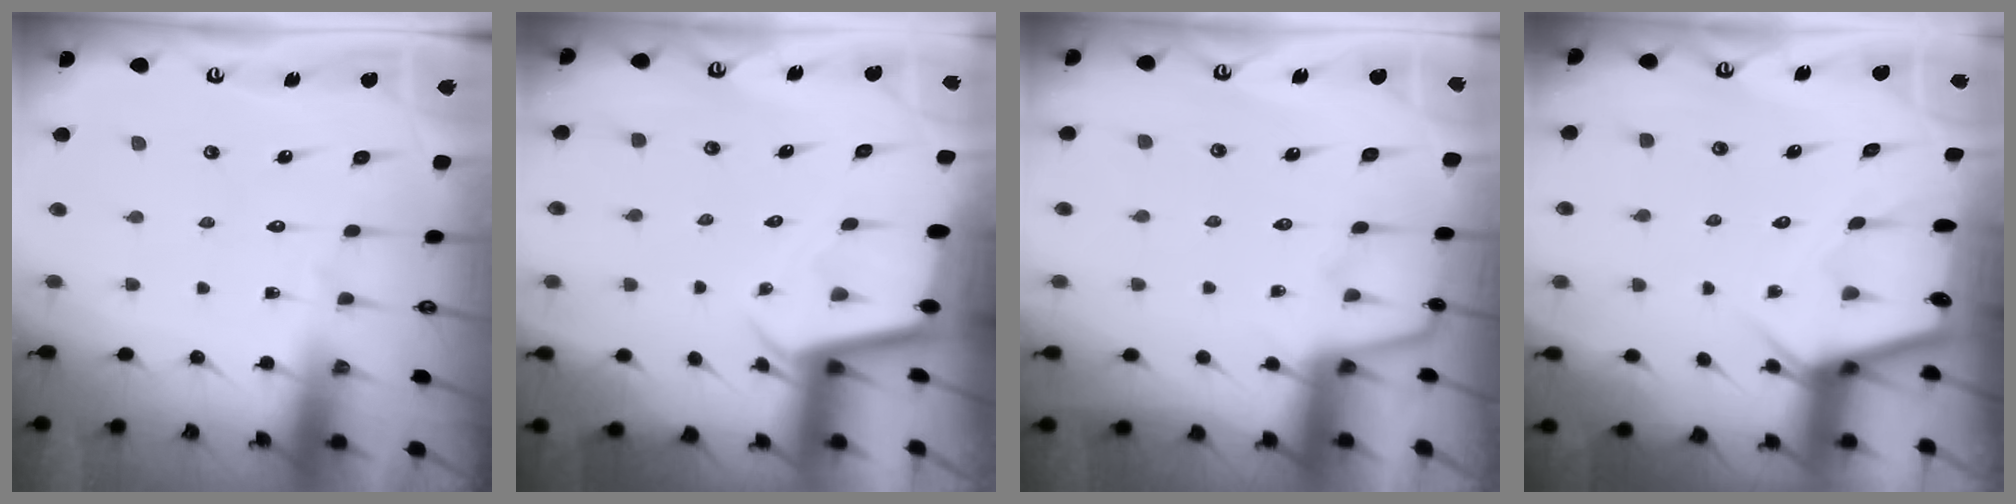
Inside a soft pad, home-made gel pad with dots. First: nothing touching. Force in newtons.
{"total": 2.3, "press": 2.3, "slide": 0.1}
{"total": 3.0, "press": 3.0, "slide": 0.3}
{"total": 5.0, "press": 5.0, "slide": 0.4}